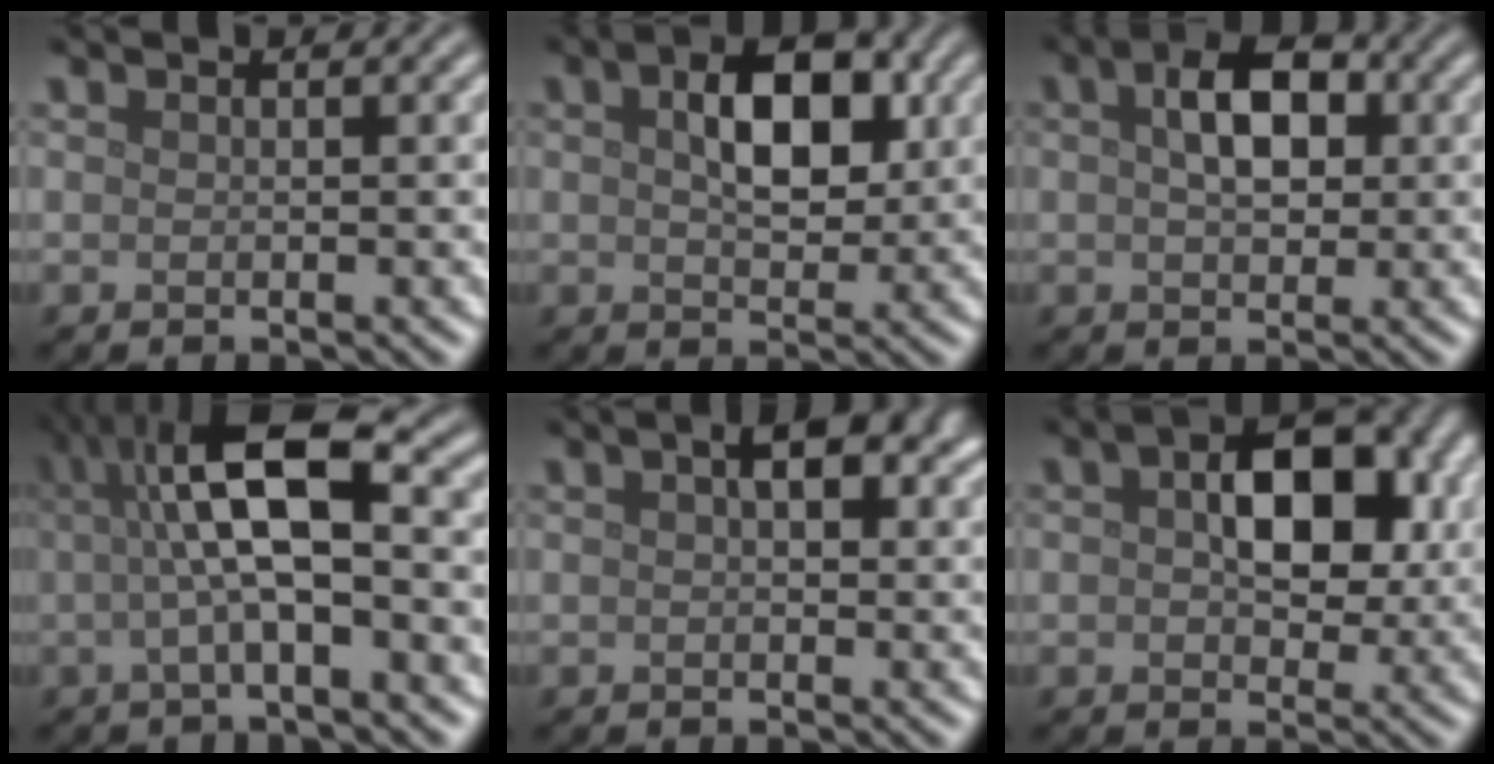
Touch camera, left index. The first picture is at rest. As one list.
[{"total": 6.1, "force": [1.3, 3.5, 4.8], "torque": [-0.080, 0.005, 0.018]}, {"total": 5.0, "force": [1.0, 3.0, 3.8], "torque": [-0.064, 0.009, 0.009]}, {"total": 8.2, "force": [1.0, 2.2, 7.8], "torque": [-0.134, 0.016, 0.009]}, {"total": 3.2, "force": [1.0, 1.6, 2.6], "torque": [-0.030, 0.007, 0.010]}, {"total": 8.2, "force": [1.6, 5.0, 6.4], "torque": [-0.087, 0.008, 0.017]}]